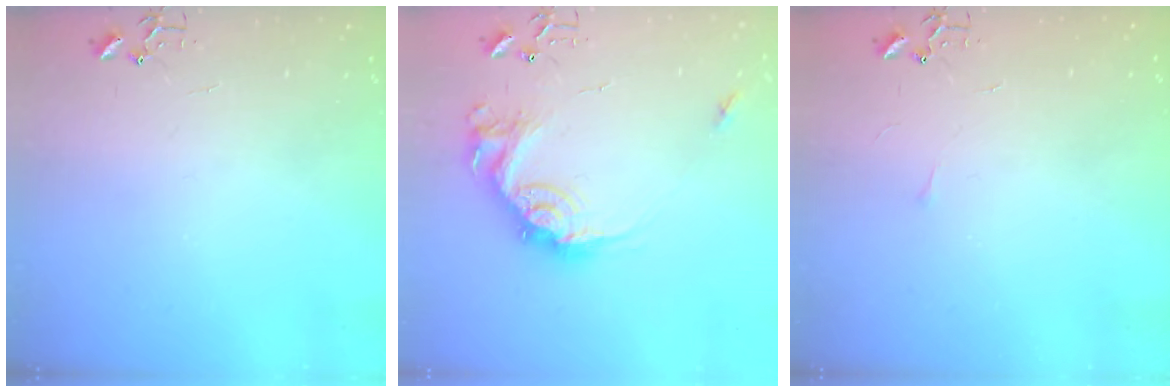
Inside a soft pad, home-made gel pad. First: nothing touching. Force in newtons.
{"total": 16.6, "press": 16.6, "slide": 0.9}
{"total": 3.3, "press": 3.2, "slide": 0.5}